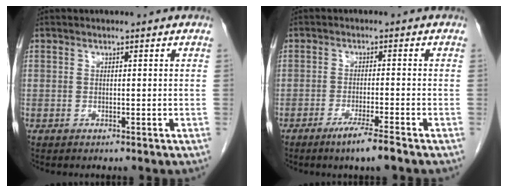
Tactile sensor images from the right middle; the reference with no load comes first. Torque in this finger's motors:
{"motor_torque": [1.34, -0.79, 0.36, 0.14]}